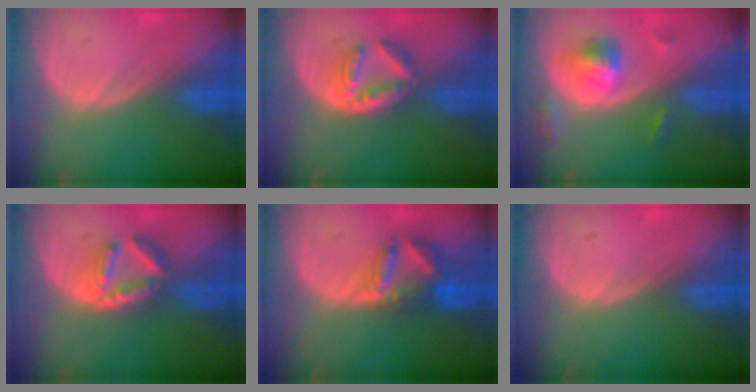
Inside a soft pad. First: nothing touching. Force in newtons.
{"total": 5.2, "press": 5.0, "slide": 1.5}
{"total": 5.6, "press": 5.2, "slide": 1.9}
{"total": 5.5, "press": 5.4, "slide": 1.1}
{"total": 7.1, "press": 6.4, "slide": 3.2}
{"total": 0.0}